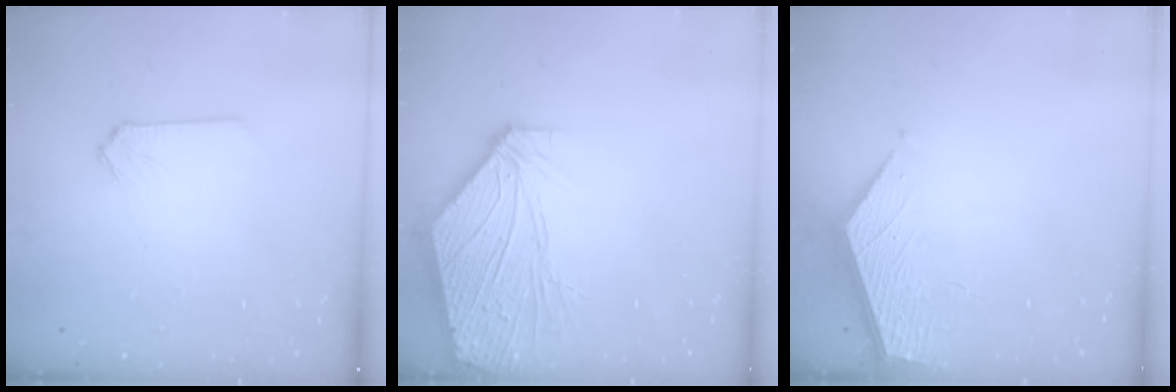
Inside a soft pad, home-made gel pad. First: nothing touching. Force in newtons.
{"total": 12.0, "press": 11.9, "slide": 1.6}
{"total": 1.9, "press": 1.9, "slide": 0.2}